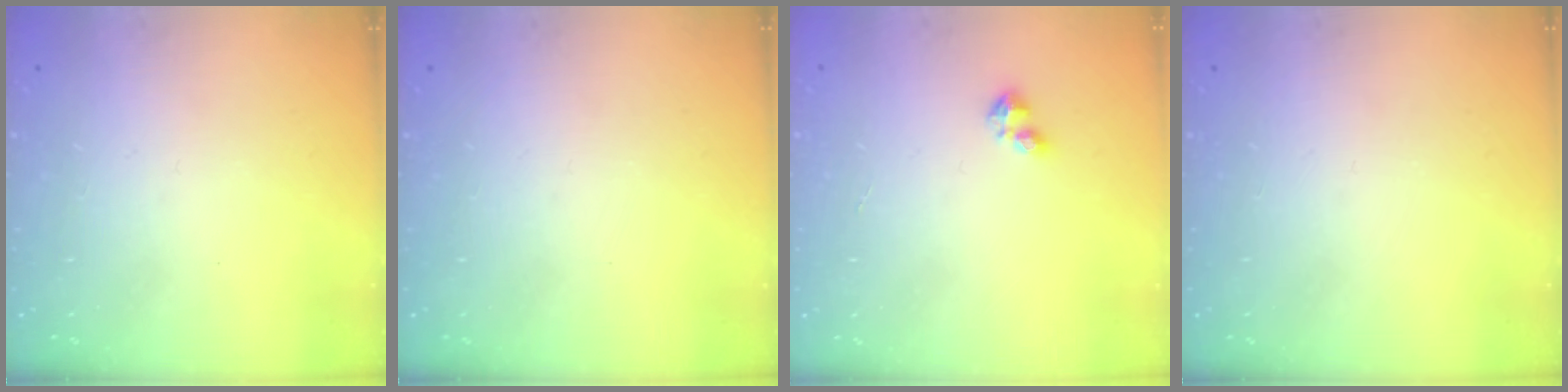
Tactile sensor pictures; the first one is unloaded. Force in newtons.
{"total": 0.0}
{"total": 2.4, "press": 2.4, "slide": 0.4}
{"total": 0.0}